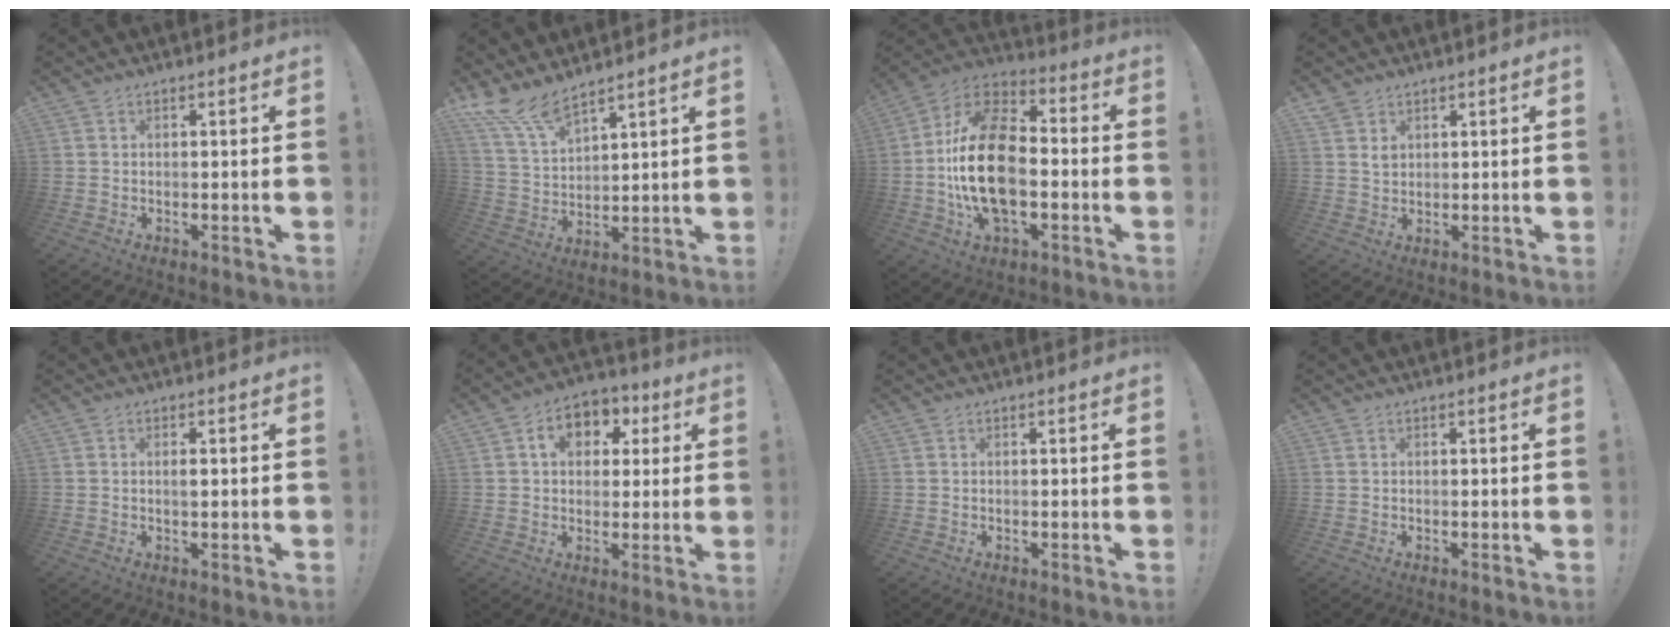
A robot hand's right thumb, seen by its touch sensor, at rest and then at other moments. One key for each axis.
{"total": 9.7, "fx": 8.5, "fy": 2.0, "fz": 4.3, "tx": -0.105, "ty": -0.050, "tz": 0.163}
{"total": 23.4, "fx": -2.8, "fy": 13.9, "fz": 18.6, "tx": -0.348, "ty": 0.023, "tz": -0.043}
{"total": 3.2, "fx": 2.1, "fy": 2.1, "fz": 1.1, "tx": -0.005, "ty": -0.014, "tz": 0.037}
{"total": 1.1, "fx": 0.1, "fy": 0.3, "fz": 1.0, "tx": -0.016, "ty": 0.000, "tz": 0.000}
{"total": 9.8, "fx": 2.9, "fy": 7.4, "fz": 5.6, "tx": -0.081, "ty": 0.002, "tz": 0.054}
{"total": 0.0}
{"total": 0.0}